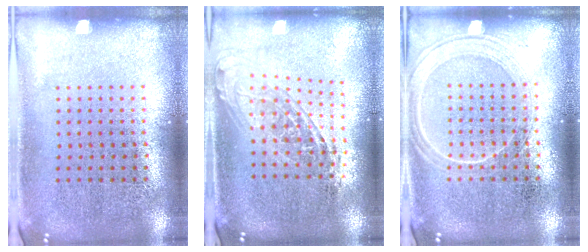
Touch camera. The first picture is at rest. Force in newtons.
{"total": 1.6, "press": 1.3, "slide": 0.9}
{"total": 2.2, "press": 2.1, "slide": 0.4}